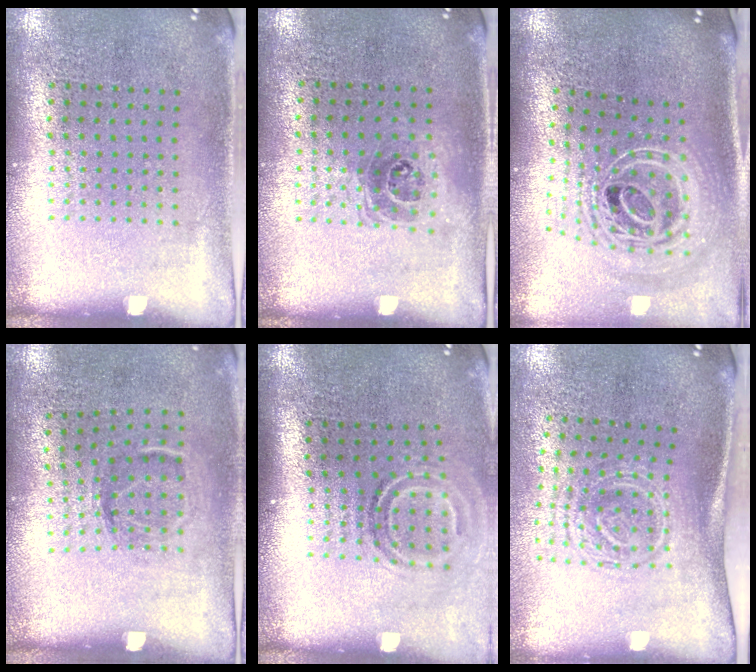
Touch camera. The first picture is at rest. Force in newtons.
{"total": 1.0, "press": 1.0, "slide": 0.3}
{"total": 2.7, "press": 1.8, "slide": 2.0}
{"total": 1.2, "press": 0.8, "slide": 0.8}
{"total": 1.8, "press": 1.1, "slide": 1.4}
{"total": 1.7, "press": 1.2, "slide": 1.2}